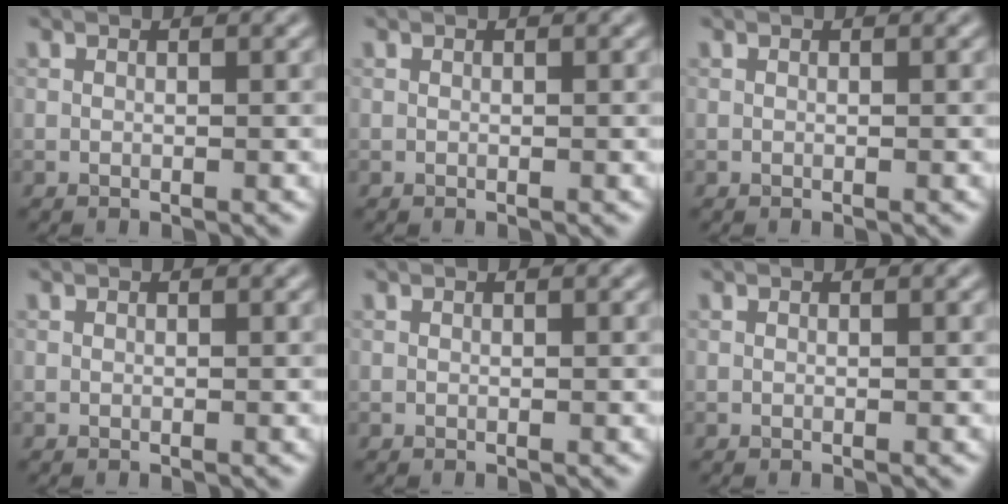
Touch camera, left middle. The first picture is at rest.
{"total": 0.0}
{"total": 0.0}
{"total": 0.0}
{"total": 0.0}
{"total": 0.0}